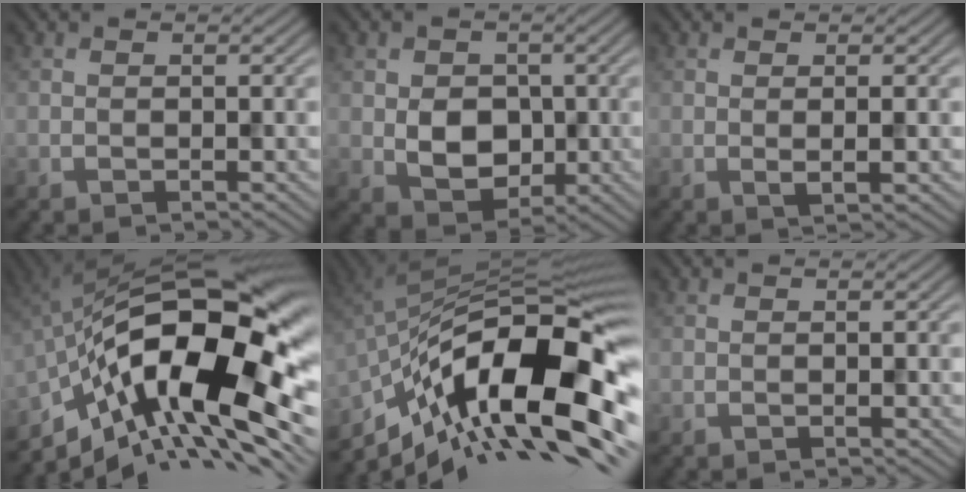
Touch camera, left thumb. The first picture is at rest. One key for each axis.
{"total": 5.7, "fx": -0.3, "fy": 4.6, "fz": 3.3, "tx": -0.074, "ty": -0.009, "tz": -0.004}
{"total": 1.6, "fx": 0.3, "fy": 0.3, "fz": 1.5, "tx": -0.031, "ty": -0.002, "tz": 0.006}
{"total": 19.1, "fx": -6.0, "fy": 8.6, "fz": 16.0, "tx": -0.266, "ty": 0.006, "tz": -0.115}
{"total": 19.2, "fx": -8.5, "fy": 7.4, "fz": 15.6, "tx": -0.269, "ty": -0.002, "tz": -0.156}
{"total": 0.0}